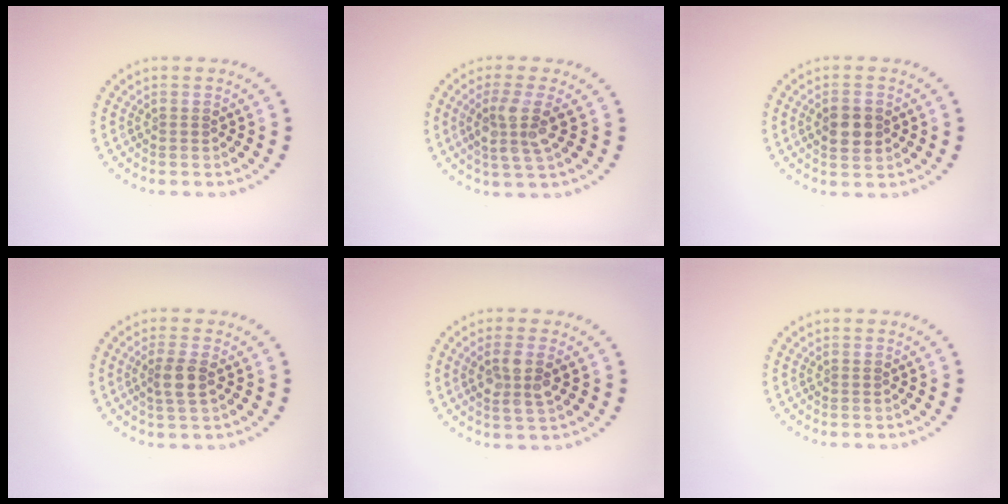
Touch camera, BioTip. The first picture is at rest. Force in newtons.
{"total": 3.5, "press": 3.0, "slide": 1.9}
{"total": 3.0, "press": 3.0, "slide": 0.1}
{"total": 2.2, "press": 1.9, "slide": 1.1}
{"total": 3.0, "press": 2.7, "slide": 1.2}
{"total": 0.0}